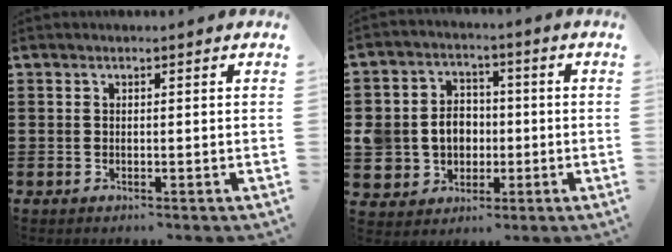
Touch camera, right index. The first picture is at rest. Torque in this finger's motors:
{"motor_torque": [1.54, -0.14, 0.45, 0.13]}